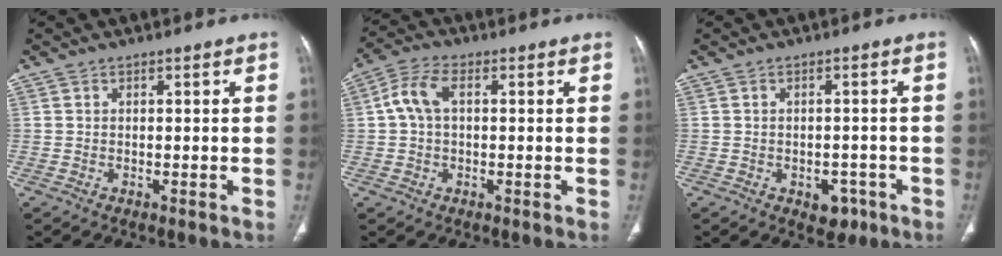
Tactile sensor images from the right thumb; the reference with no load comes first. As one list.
[{"total": 6.1, "force": [0.8, 3.6, 4.9], "torque": [-0.104, 0.021, 0.012]}, {"total": 4.1, "force": [-2.1, 2.7, 2.3], "torque": [-0.011, 0.010, -0.021]}]